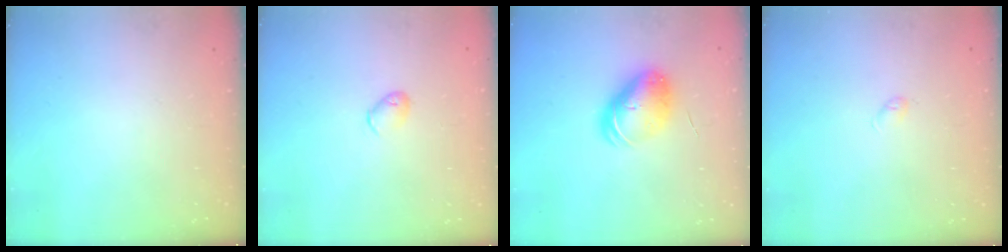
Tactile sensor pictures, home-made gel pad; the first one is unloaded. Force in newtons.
{"total": 4.6, "press": 4.5, "slide": 1.1}
{"total": 9.1, "press": 8.9, "slide": 1.9}
{"total": 3.3, "press": 3.2, "slide": 0.6}